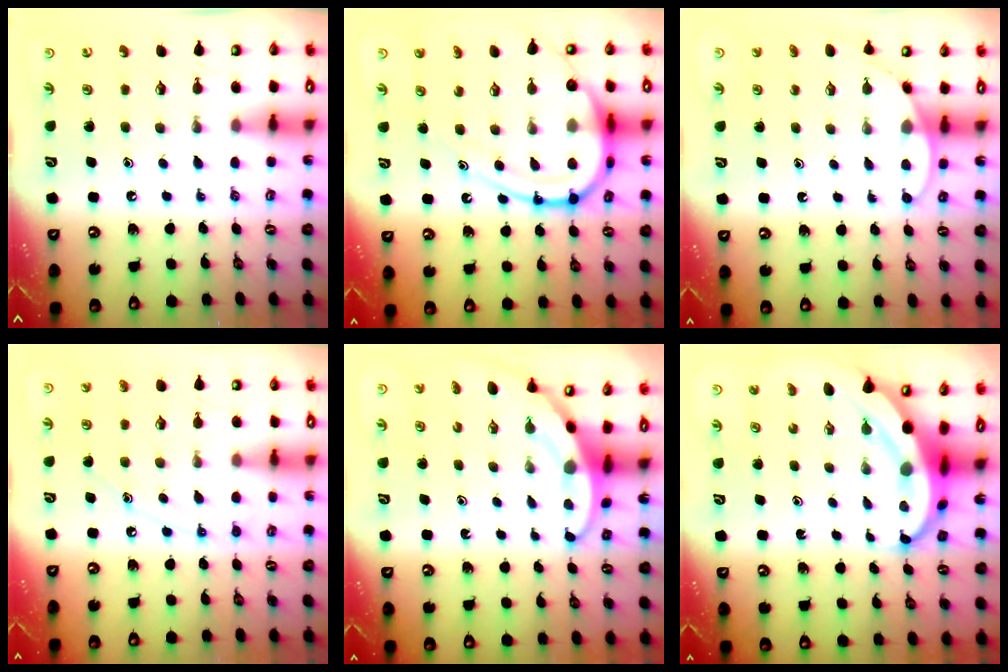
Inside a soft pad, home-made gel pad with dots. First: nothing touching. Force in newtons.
{"total": 17.2, "press": 17.1, "slide": 1.6}
{"total": 6.6, "press": 6.6, "slide": 0.2}
{"total": 7.2, "press": 7.2, "slide": 0.6}
{"total": 3.1, "press": 3.1, "slide": 0.1}
{"total": 6.1, "press": 6.0, "slide": 1.5}